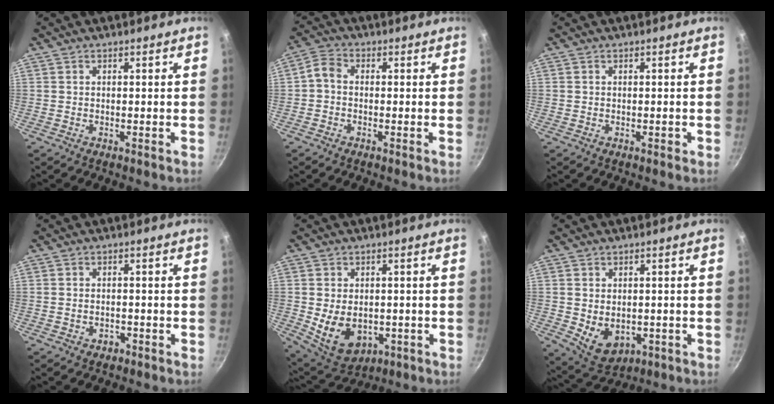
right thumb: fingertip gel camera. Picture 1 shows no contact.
{"total": 3.3, "force": [-0.8, 2.4, 2.1], "torque": [-0.048, 0.019, -0.030]}
{"total": 0.6, "force": [-0.2, 0.4, 0.3], "torque": [0.000, 0.003, -0.004]}
{"total": 1.6, "force": [-0.8, 1.1, 0.7], "torque": [-0.010, 0.008, -0.008]}
{"total": 10.3, "force": [-1.3, 7.3, 7.1], "torque": [-0.100, -0.010, 0.003]}
{"total": 7.4, "force": [-0.8, 5.5, 5.0], "torque": [-0.063, -0.010, 0.008]}